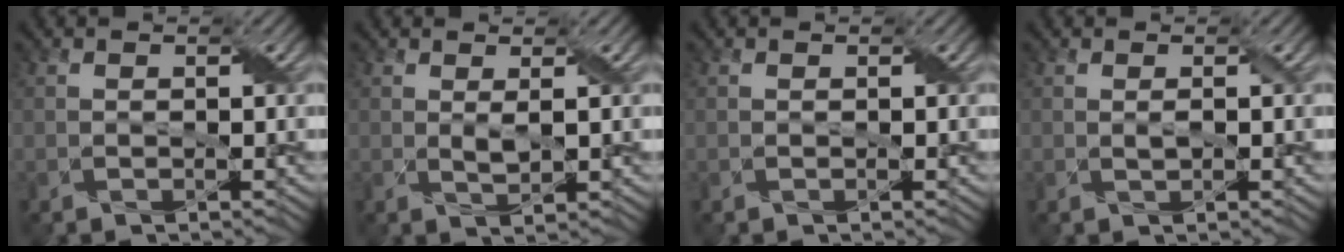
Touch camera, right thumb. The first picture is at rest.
{"total": 1.5, "force": [0.6, 0.3, 1.3], "torque": [-0.033, -0.001, 0.015]}
{"total": 0.0}
{"total": 0.7, "force": [0.2, 0.1, 0.7], "torque": [-0.015, 0.002, 0.002]}